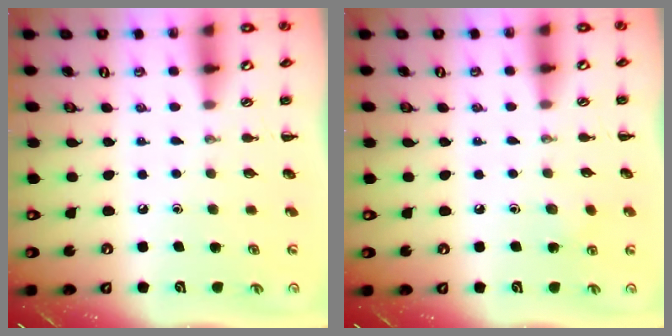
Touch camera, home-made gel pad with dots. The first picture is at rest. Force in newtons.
{"total": 5.3, "press": 5.1, "slide": 1.4}